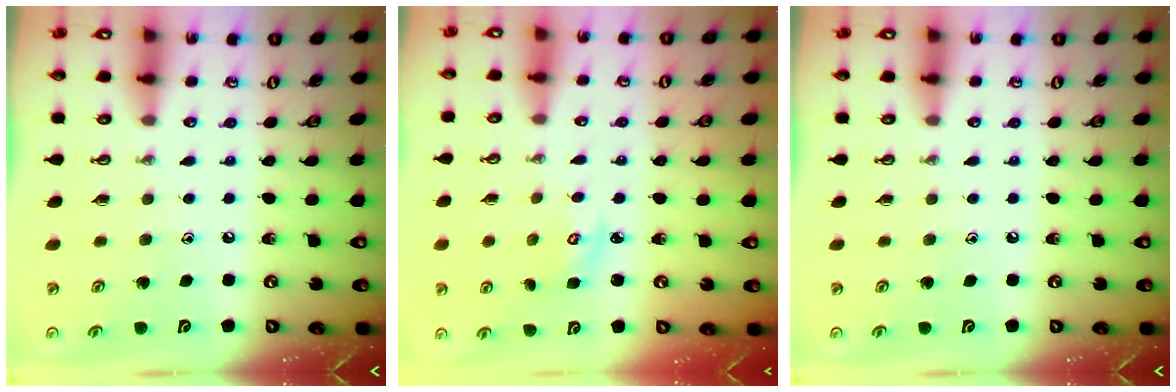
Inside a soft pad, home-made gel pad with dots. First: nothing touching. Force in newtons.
{"total": 3.4, "press": 3.4, "slide": 0.4}
{"total": 0.0}